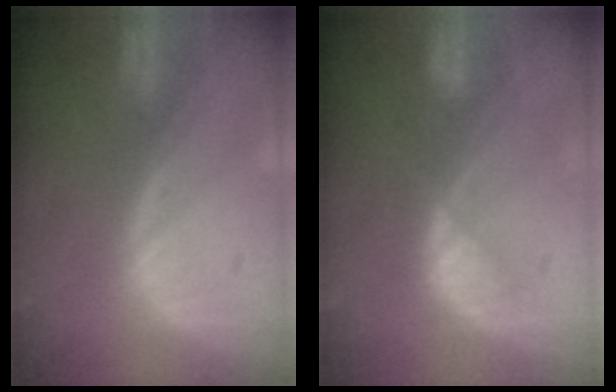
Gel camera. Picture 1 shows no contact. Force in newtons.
{"total": 4.1, "press": 4.1, "slide": 0.5}